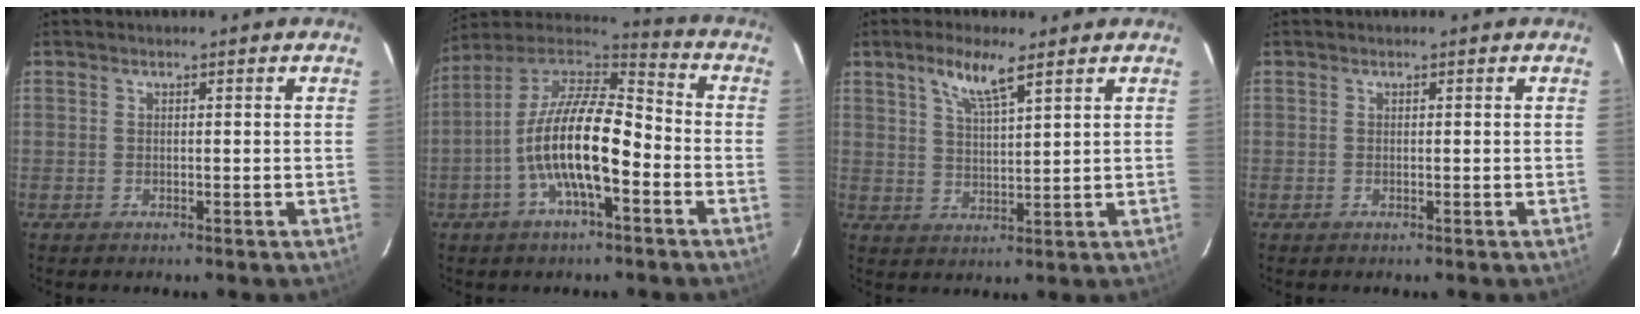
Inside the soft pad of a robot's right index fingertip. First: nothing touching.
{"total": 16.4, "force": [-5.0, 5.6, 14.6], "torque": [-0.278, 0.001, -0.104]}
{"total": 6.4, "force": [4.1, 1.3, 4.8], "torque": [-0.089, 0.004, 0.079]}
{"total": 0.0}